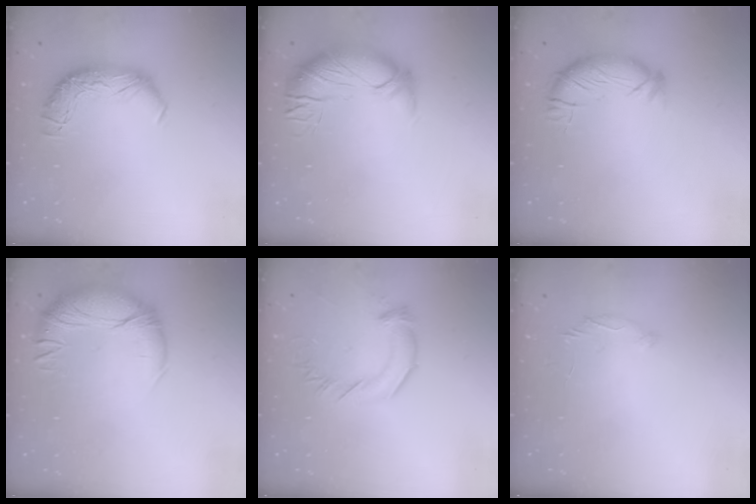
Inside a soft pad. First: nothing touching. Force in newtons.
{"total": 2.7, "press": 1.2, "slide": 2.4}
{"total": 3.6, "press": 3.5, "slide": 0.6}
{"total": 3.1, "press": 1.0, "slide": 2.9}
{"total": 3.0, "press": 3.0, "slide": 0.5}
{"total": 7.4, "press": 7.4, "slide": 0.9}